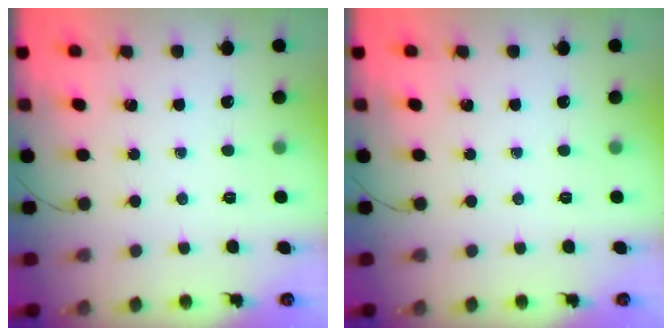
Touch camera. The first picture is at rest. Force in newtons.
{"total": 0.0}